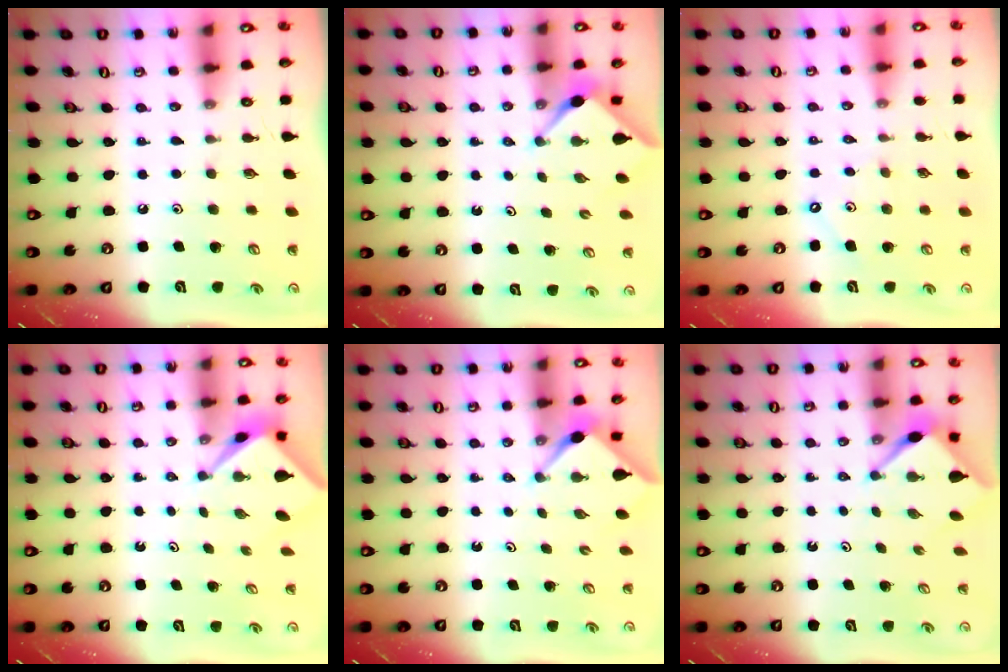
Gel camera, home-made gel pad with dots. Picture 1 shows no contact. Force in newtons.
{"total": 3.1, "press": 3.1, "slide": 0.4}
{"total": 3.2, "press": 3.1, "slide": 0.5}
{"total": 2.3, "press": 2.3, "slide": 0.2}
{"total": 3.2, "press": 3.2, "slide": 0.4}
{"total": 3.1, "press": 3.1, "slide": 0.3}